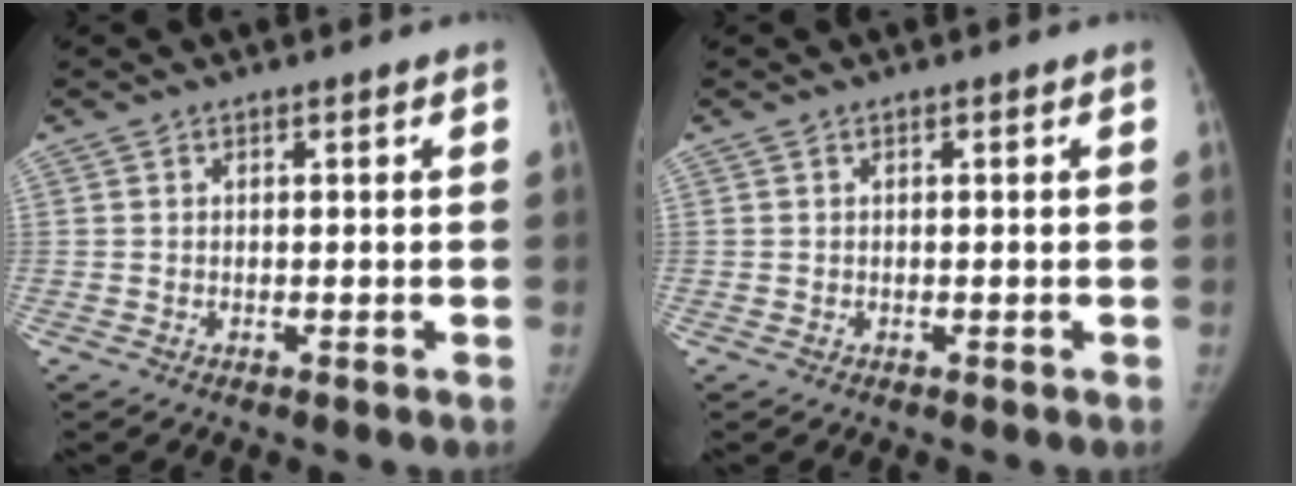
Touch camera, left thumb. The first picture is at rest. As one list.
[{"total": 0.0}]